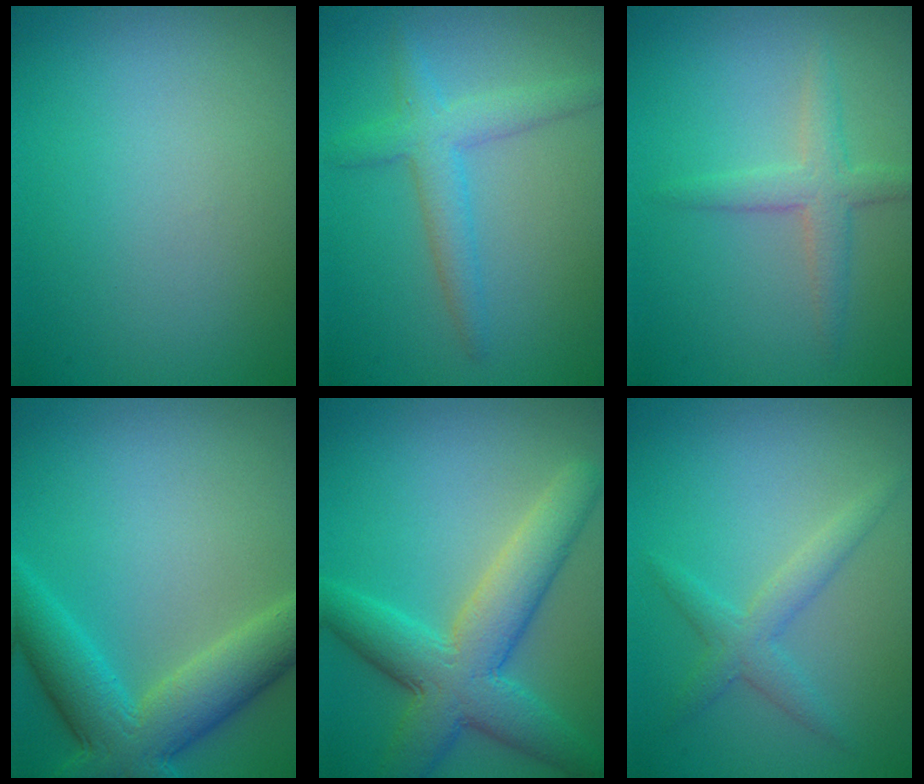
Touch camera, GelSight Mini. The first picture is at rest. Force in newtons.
{"total": 2.6, "press": 2.6, "slide": 0.2}
{"total": 2.4, "press": 2.4, "slide": 0.2}
{"total": 7.5, "press": 7.5, "slide": 0.3}
{"total": 7.3, "press": 7.3, "slide": 0.4}
{"total": 2.4, "press": 2.4, "slide": 0.2}